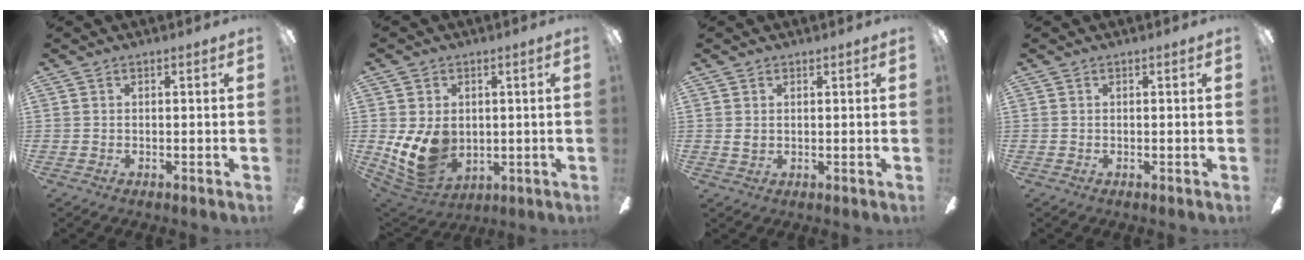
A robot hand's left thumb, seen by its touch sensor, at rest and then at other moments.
{"total": 12.3, "force": [-0.5, 9.5, 7.9], "torque": [-0.161, -0.012, -0.006]}
{"total": 1.5, "force": [0.6, 1.2, 0.8], "torque": [-0.017, 0.003, 0.011]}
{"total": 0.0}